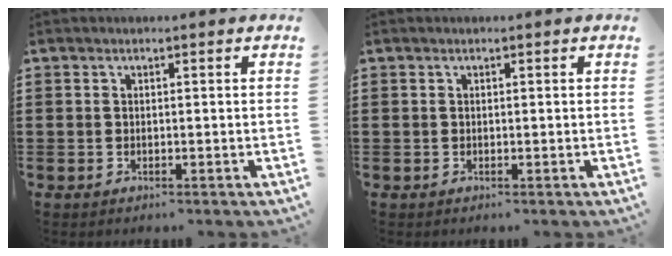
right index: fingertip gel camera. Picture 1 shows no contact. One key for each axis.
{"total": 0.0}